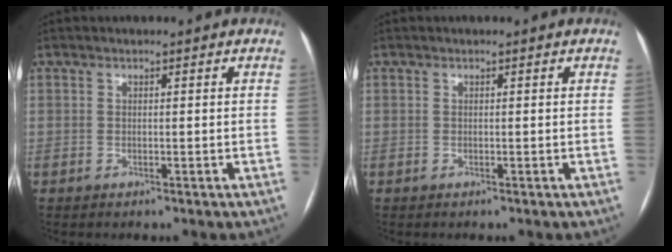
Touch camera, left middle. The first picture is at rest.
{"total": 0.0}